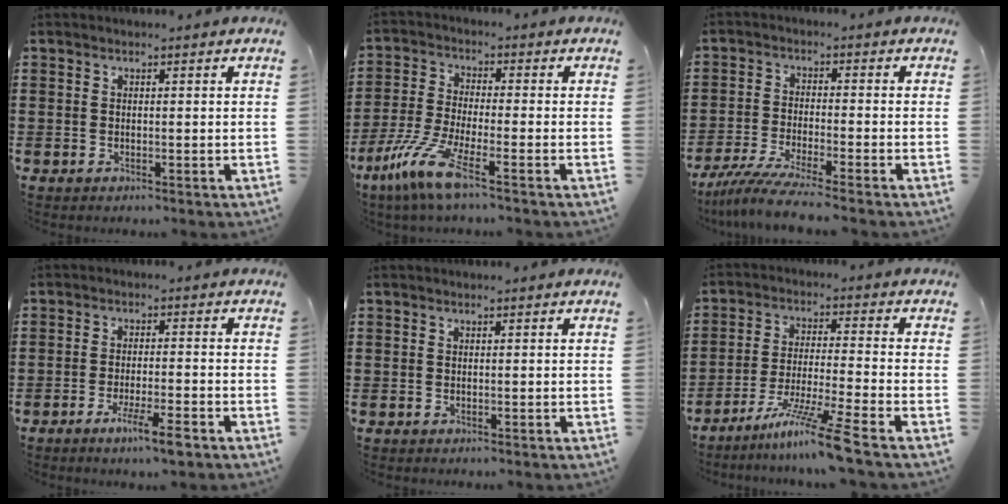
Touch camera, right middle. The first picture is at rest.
{"total": 8.3, "force": [-5.2, 1.1, 6.4], "torque": [-0.158, -0.021, -0.106]}
{"total": 5.9, "force": [-5.1, -0.3, 2.9], "torque": [-0.075, -0.024, -0.102]}
{"total": 5.2, "force": [-3.4, 0.5, 4.0], "torque": [-0.066, -0.006, -0.056]}
{"total": 0.0}
{"total": 9.4, "force": [-7.0, -0.9, 6.2], "torque": [-0.118, -0.013, -0.136]}